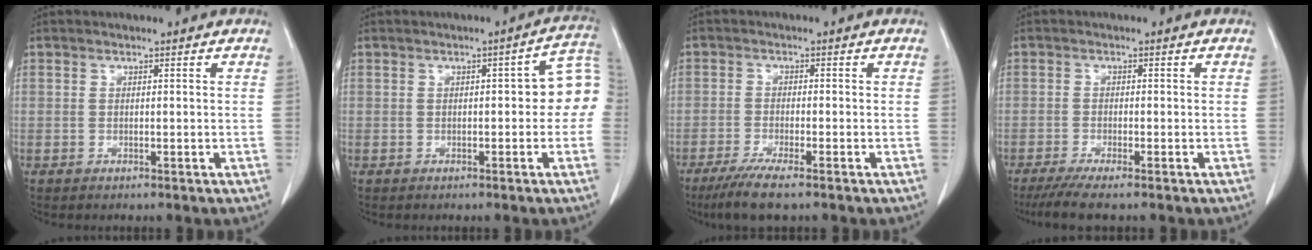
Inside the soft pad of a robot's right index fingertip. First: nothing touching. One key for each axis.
{"total": 6.6, "fx": 0.0, "fy": 2.2, "fz": 6.3, "tx": -0.070, "ty": 0.031, "tz": -0.001}
{"total": 6.3, "fx": -4.5, "fy": 0.2, "fz": 4.3, "tx": -0.081, "ty": -0.018, "tz": -0.077}
{"total": 5.1, "fx": -4.0, "fy": 0.0, "fz": 3.1, "tx": -0.055, "ty": -0.014, "tz": -0.069}